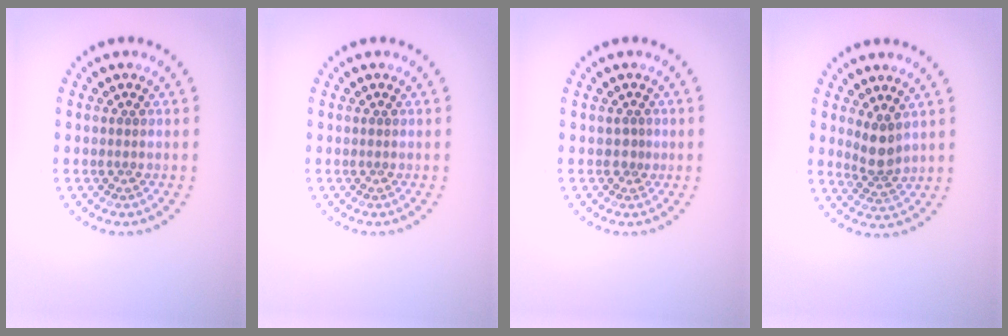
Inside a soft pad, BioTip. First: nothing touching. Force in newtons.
{"total": 0.0}
{"total": 0.6, "press": 0.4, "slide": 0.5}
{"total": 2.6, "press": 2.0, "slide": 1.7}